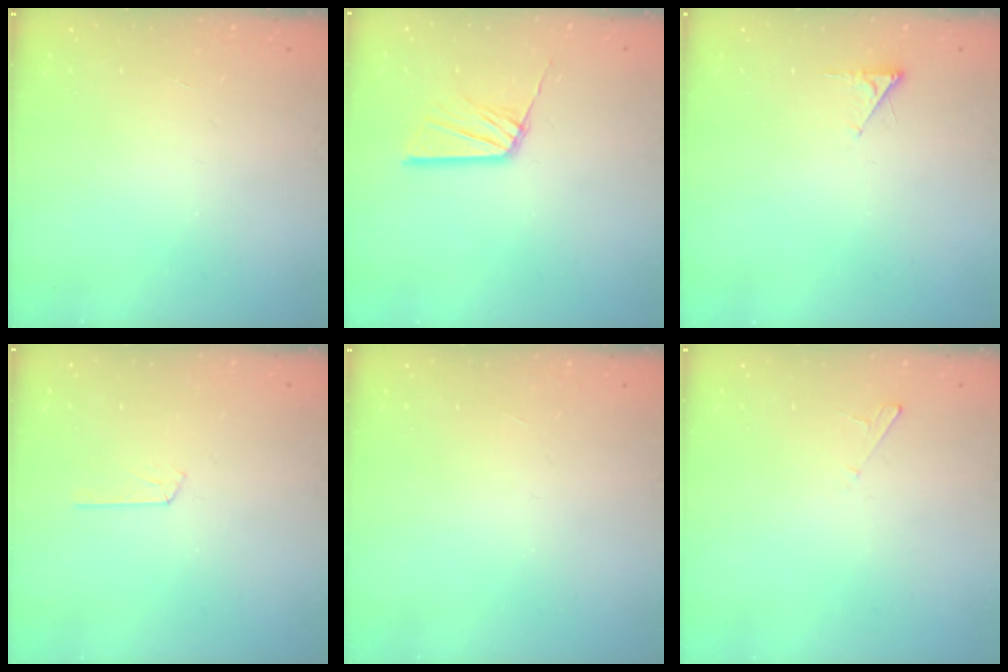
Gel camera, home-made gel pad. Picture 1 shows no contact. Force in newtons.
{"total": 10.9, "press": 10.9, "slide": 1.0}
{"total": 1.8, "press": 1.7, "slide": 0.3}
{"total": 2.8, "press": 2.8, "slide": 0.3}
{"total": 0.0}
{"total": 2.0, "press": 2.0, "slide": 0.2}